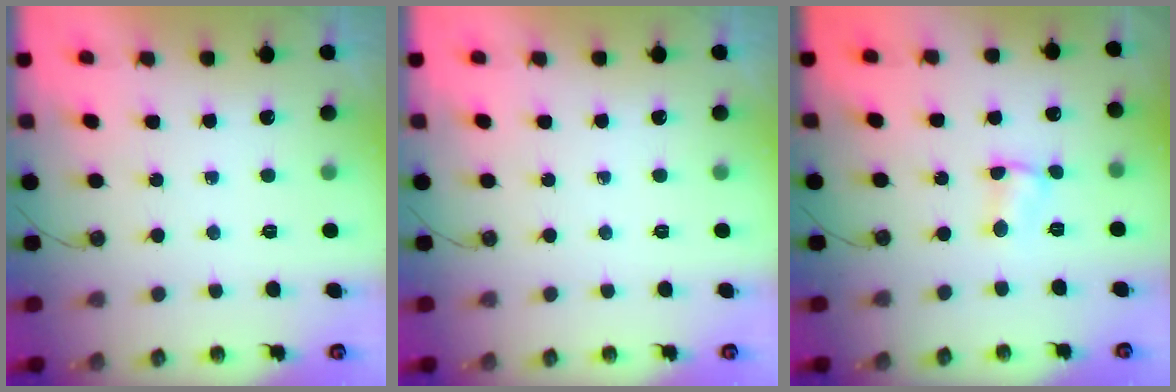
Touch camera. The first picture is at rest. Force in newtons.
{"total": 0.0}
{"total": 2.9, "press": 2.8, "slide": 0.3}